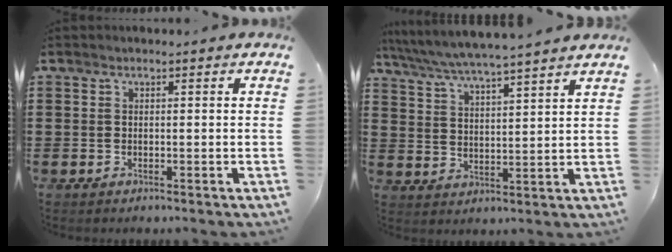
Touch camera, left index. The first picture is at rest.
{"total": 4.9, "force": [4.6, -0.7, 1.5], "torque": [-0.050, -0.032, 0.077]}